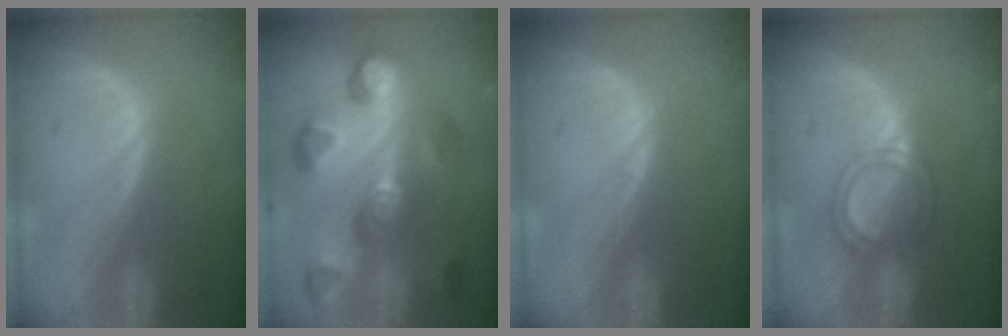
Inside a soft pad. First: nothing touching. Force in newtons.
{"total": 10.7, "press": 10.0, "slide": 3.7}
{"total": 0.5, "press": 0.4, "slide": 0.4}
{"total": 5.2, "press": 4.7, "slide": 2.2}